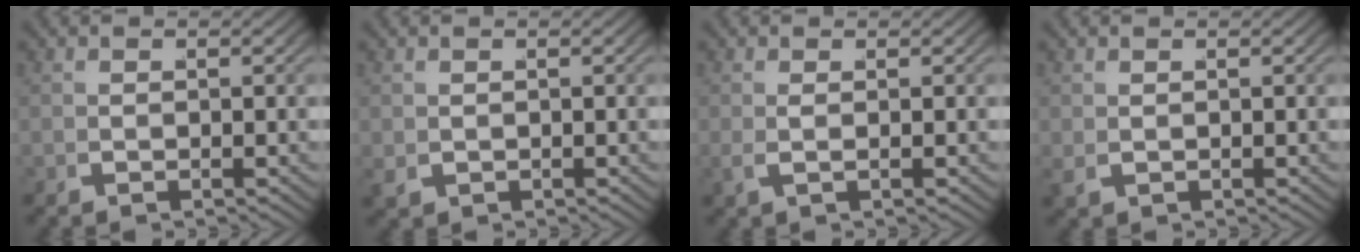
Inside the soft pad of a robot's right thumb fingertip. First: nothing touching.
{"total": 0.6, "force": [-0.1, 0.5, 0.3], "torque": [-0.010, -0.005, 0.001]}
{"total": 0.8, "force": [0.1, -0.8, 0.2], "torque": [-0.001, 0.005, 0.001]}
{"total": 0.0}